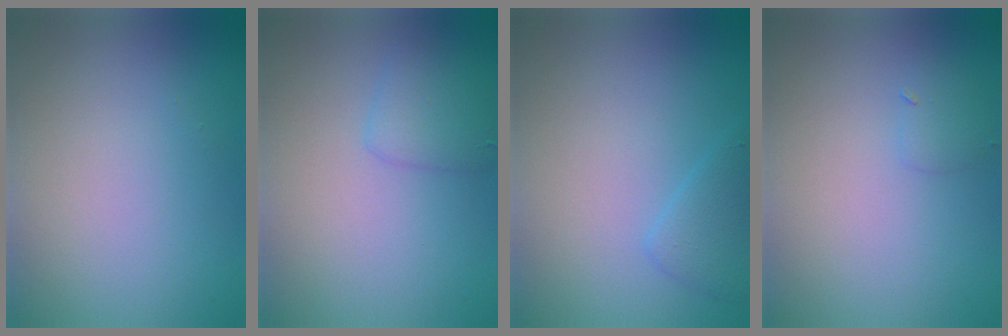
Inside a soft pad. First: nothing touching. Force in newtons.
{"total": 2.0, "press": 2.0, "slide": 0.0}
{"total": 1.9, "press": 1.9, "slide": 0.1}
{"total": 1.0, "press": 1.0, "slide": 0.0}